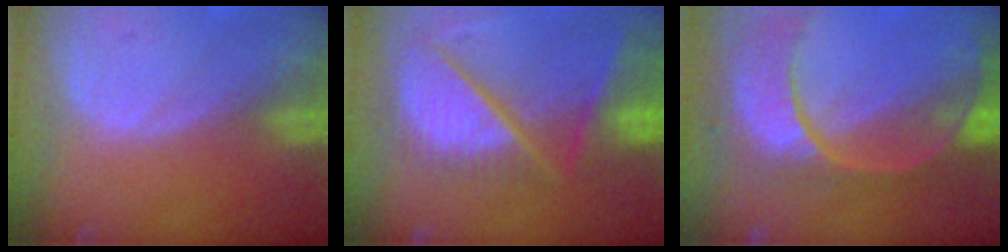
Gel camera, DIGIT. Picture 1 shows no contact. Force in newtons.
{"total": 11.8, "press": 9.8, "slide": 6.5}
{"total": 11.0, "press": 9.3, "slide": 6.0}